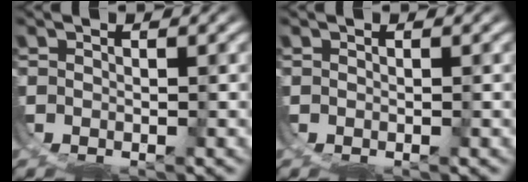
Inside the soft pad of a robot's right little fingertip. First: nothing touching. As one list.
[{"total": 0.0}]